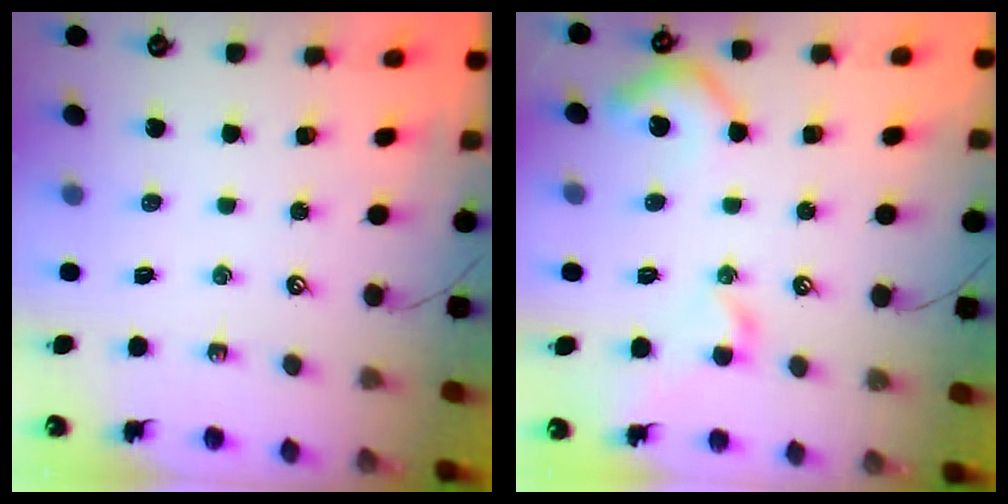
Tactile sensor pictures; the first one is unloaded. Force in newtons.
{"total": 8.8, "press": 8.7, "slide": 1.1}